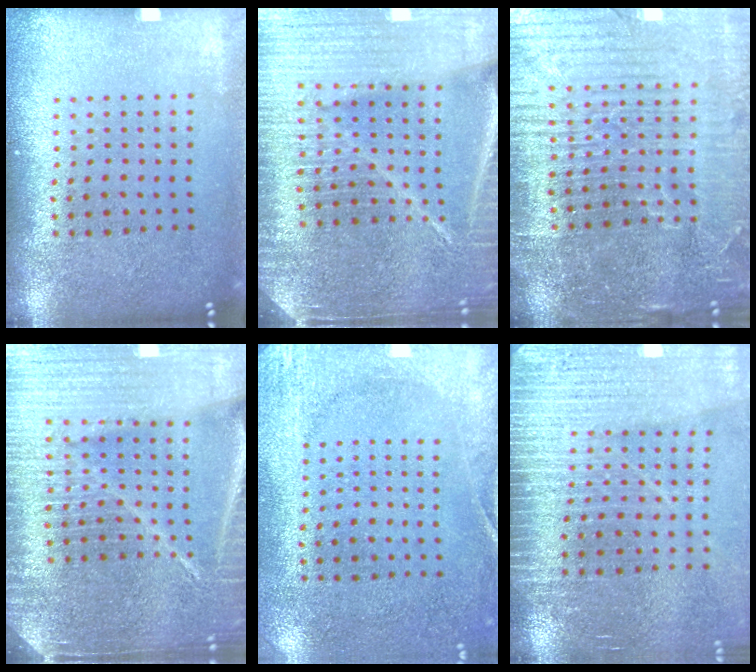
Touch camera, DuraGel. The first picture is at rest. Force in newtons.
{"total": 5.1, "press": 4.6, "slide": 2.3}
{"total": 5.2, "press": 4.8, "slide": 2.2}
{"total": 5.1, "press": 4.6, "slide": 2.3}
{"total": 2.7, "press": 2.1, "slide": 1.7}
{"total": 3.5, "press": 3.5, "slide": 0.5}